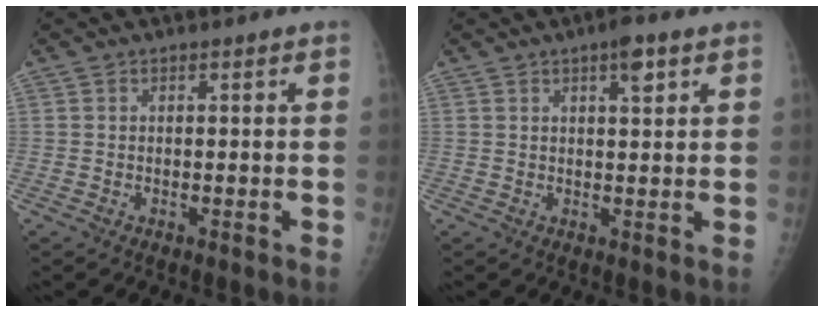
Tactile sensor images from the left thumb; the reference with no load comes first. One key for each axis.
{"total": 3.7, "fx": 2.1, "fy": 1.2, "fz": 2.8, "tx": -0.032, "ty": -0.008, "tz": 0.028}